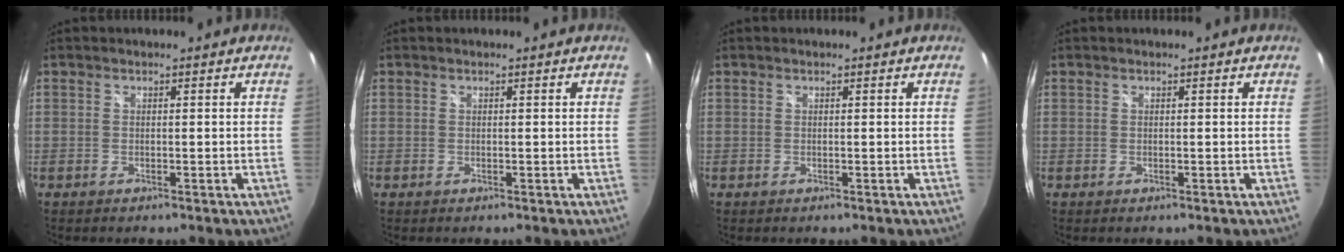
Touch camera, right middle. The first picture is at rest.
{"total": 0.0}
{"total": 0.0}
{"total": 0.0}